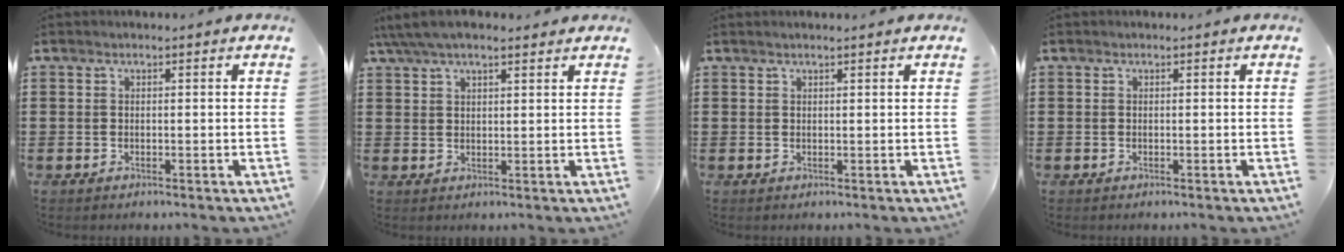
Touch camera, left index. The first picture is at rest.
{"total": 5.0, "force": [3.8, 1.3, 2.9], "torque": [-0.065, 0.002, 0.070]}
{"total": 0.8, "force": [0.6, -0.1, 0.5], "torque": [-0.009, -0.001, 0.011]}
{"total": 0.0}